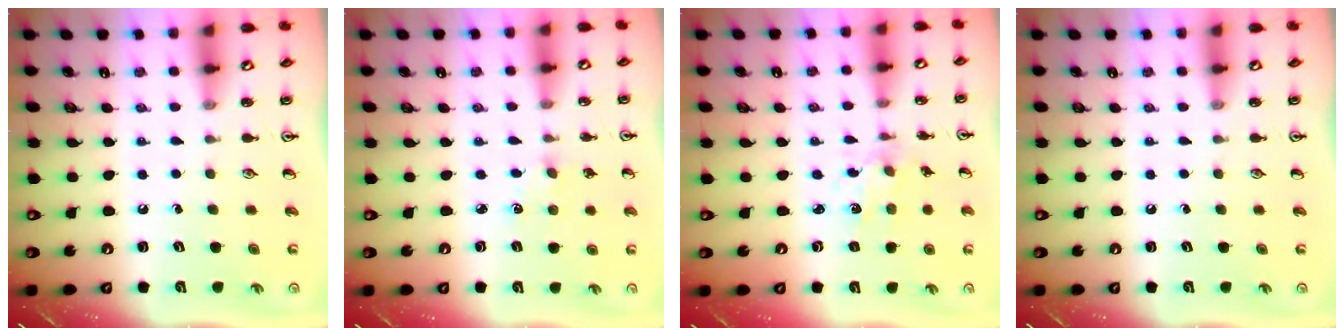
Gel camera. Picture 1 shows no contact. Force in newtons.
{"total": 3.1, "press": 3.1, "slide": 0.3}
{"total": 2.0, "press": 1.9, "slide": 0.4}
{"total": 0.0}